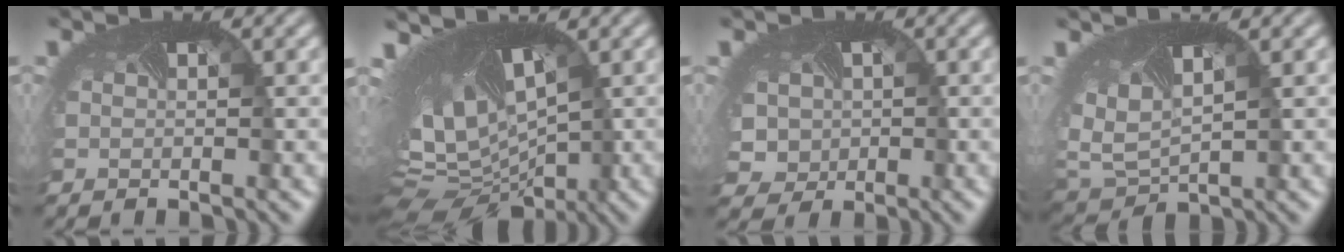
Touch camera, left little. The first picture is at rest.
{"total": 15.9, "force": [0.9, 8.7, 13.2], "torque": [-0.257, 0.014, 0.051]}
{"total": 5.1, "force": [-0.1, 4.6, 2.2], "torque": [-0.057, -0.005, -0.014]}
{"total": 5.7, "force": [2.0, 2.9, 4.5], "torque": [-0.100, 0.002, 0.045]}